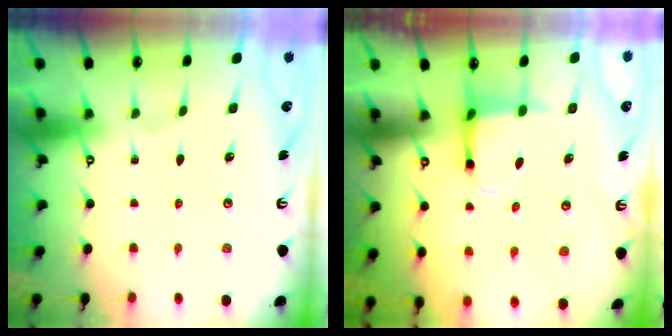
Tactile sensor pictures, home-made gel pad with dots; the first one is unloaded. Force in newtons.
{"total": 3.9, "press": 3.7, "slide": 1.2}